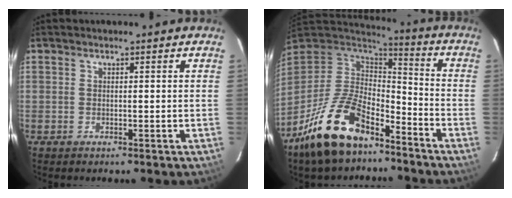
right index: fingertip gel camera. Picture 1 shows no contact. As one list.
[{"total": 19.5, "force": [-13.0, 8.8, 11.5], "torque": [-0.240, -0.008, -0.233]}]